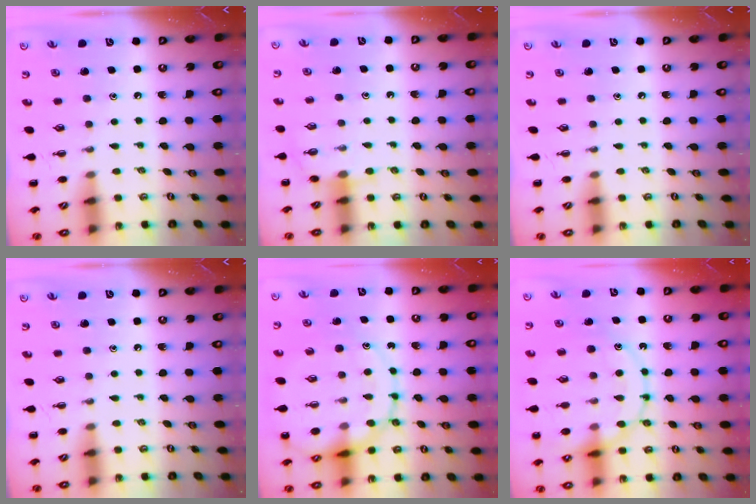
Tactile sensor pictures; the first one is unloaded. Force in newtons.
{"total": 5.9, "press": 5.8, "slide": 1.4}
{"total": 0.0}
{"total": 0.0}
{"total": 16.3, "press": 16.1, "slide": 2.5}
{"total": 17.3, "press": 17.2, "slide": 1.9}